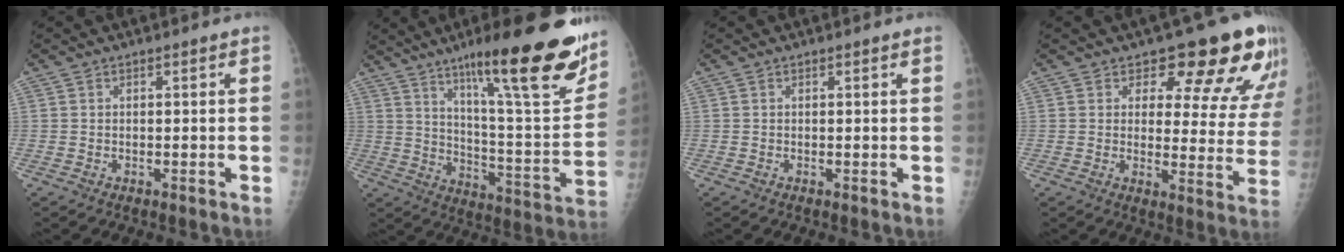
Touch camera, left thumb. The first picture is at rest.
{"total": 27.9, "force": [17.3, 4.7, 21.4], "torque": [-0.288, -0.069, 0.263]}
{"total": 0.7, "force": [0.6, -0.1, 0.3], "torque": [-0.014, 0.000, 0.009]}
{"total": 15.4, "force": [11.5, 5.7, 8.4], "torque": [-0.049, -0.077, 0.125]}